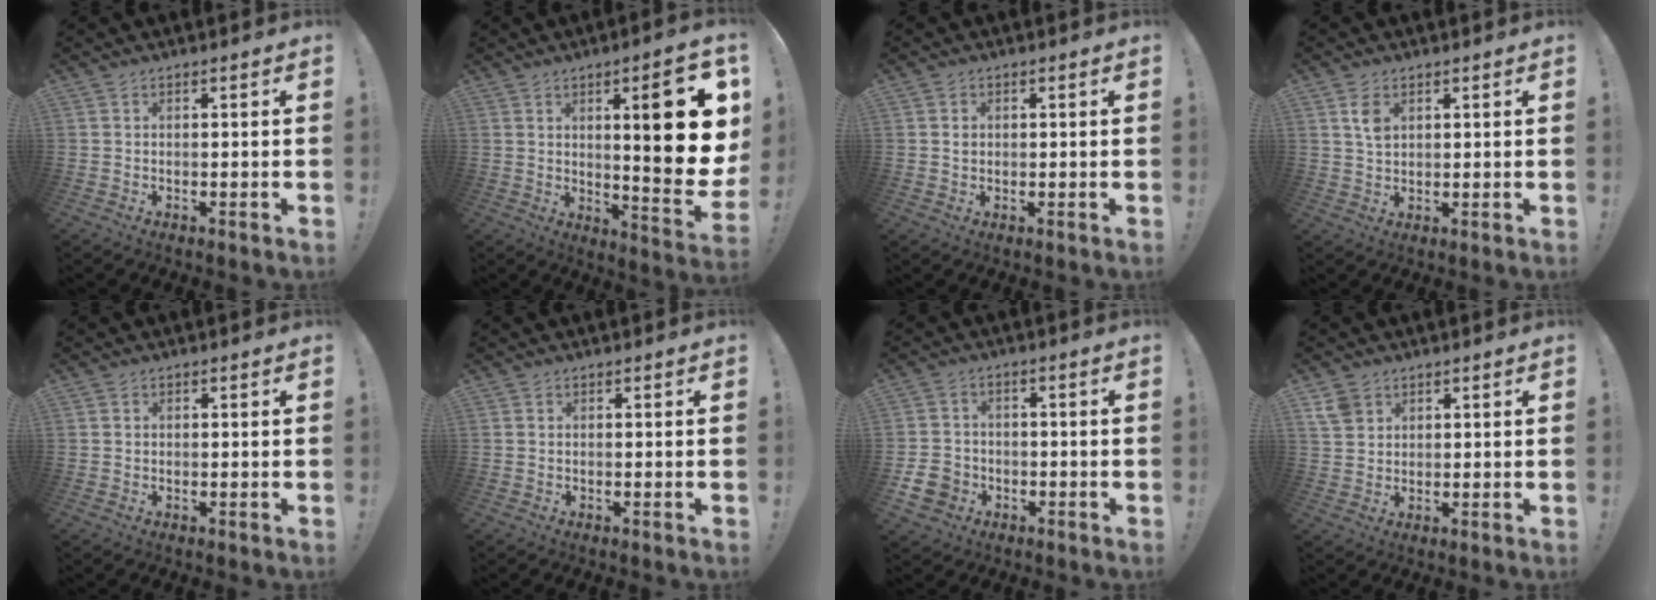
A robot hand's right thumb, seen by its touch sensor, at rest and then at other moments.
{"total": 19.5, "force": [5.2, 4.8, 18.1], "torque": [-0.227, -0.043, 0.076]}
{"total": 1.2, "force": [0.2, 1.2, 0.1], "torque": [0.006, 0.000, 0.000]}
{"total": 4.4, "force": [1.9, 2.5, 3.1], "torque": [-0.041, -0.006, 0.032]}
{"total": 0.7, "force": [-0.1, 0.6, -0.3], "torque": [-0.001, 0.005, 0.001]}
{"total": 0.0}
{"total": 7.7, "force": [-3.6, 6.1, 3.1], "torque": [-0.059, 0.021, -0.067]}
{"total": 5.1, "force": [3.0, 3.6, 2.0], "torque": [-0.037, -0.007, 0.060]}